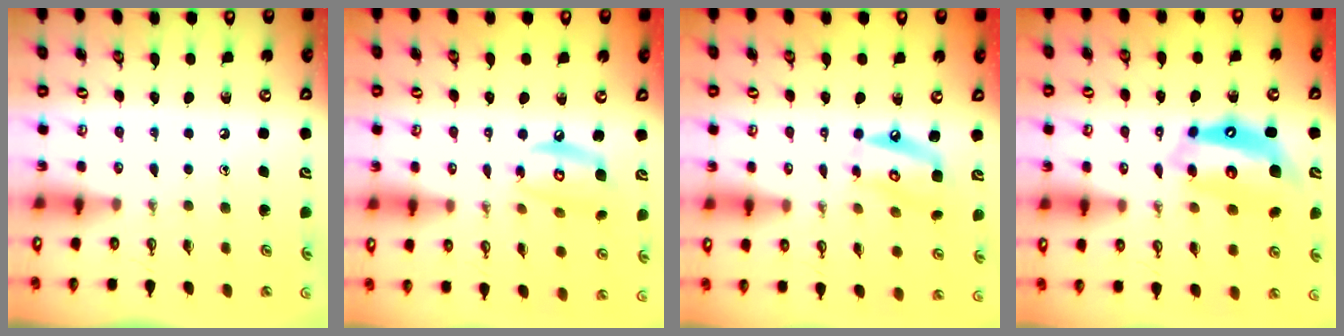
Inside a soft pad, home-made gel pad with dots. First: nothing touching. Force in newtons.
{"total": 11.9, "press": 11.9, "slide": 0.8}
{"total": 10.9, "press": 10.8, "slide": 1.1}
{"total": 12.8, "press": 12.8, "slide": 0.9}